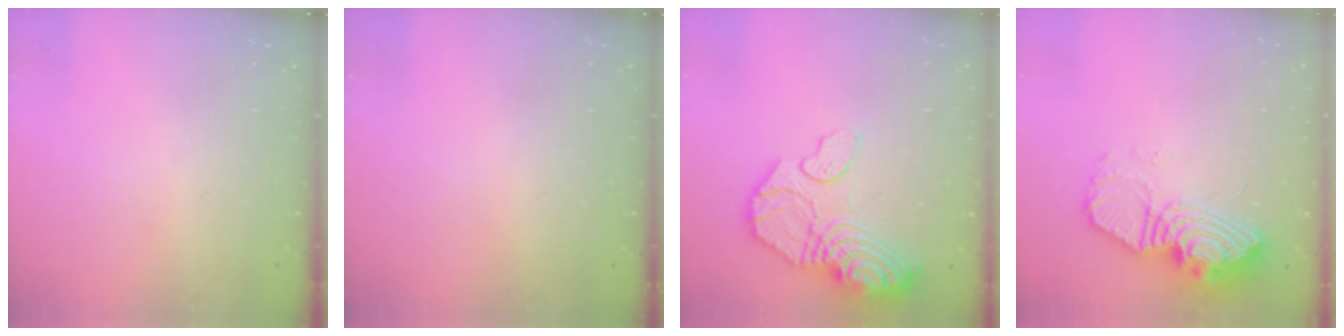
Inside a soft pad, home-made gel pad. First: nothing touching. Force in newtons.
{"total": 3.6, "press": 1.4, "slide": 3.3}
{"total": 17.2, "press": 17.1, "slide": 1.8}
{"total": 16.1, "press": 16.0, "slide": 1.4}